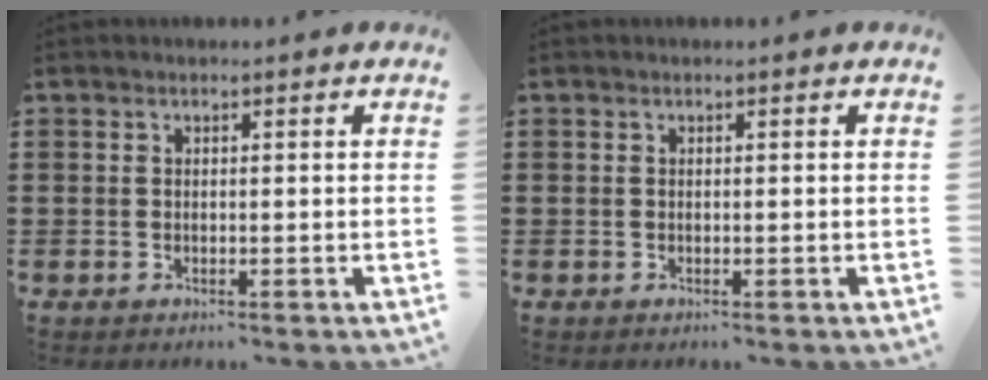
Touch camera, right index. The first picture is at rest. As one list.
[{"total": 0.0}]